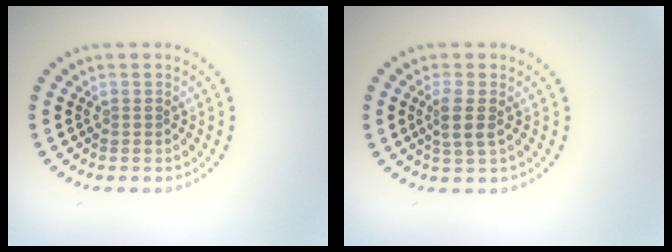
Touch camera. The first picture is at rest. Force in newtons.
{"total": 2.0, "press": 1.6, "slide": 1.2}